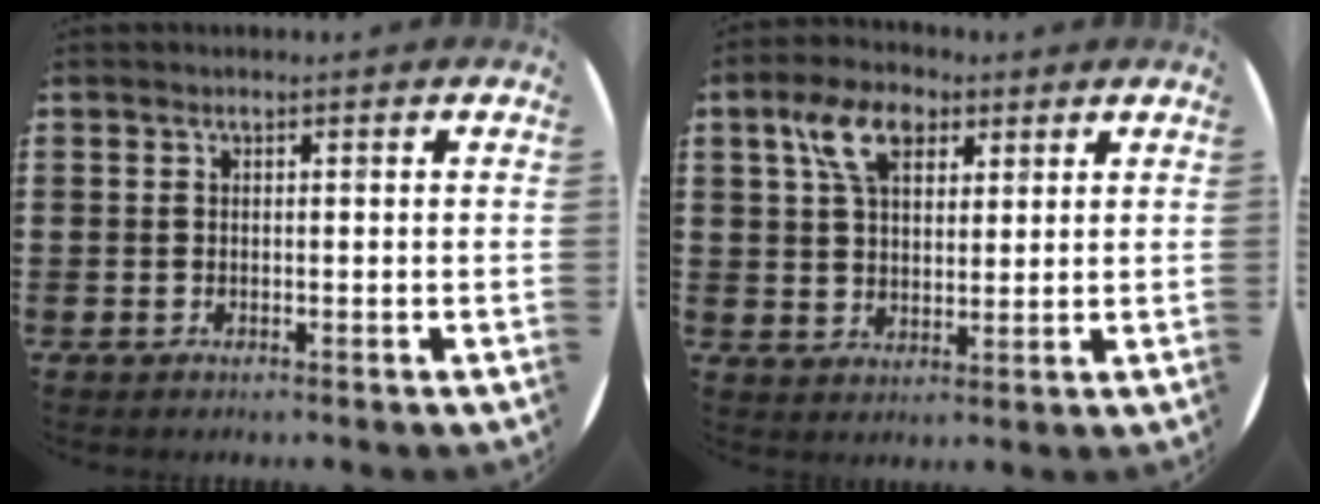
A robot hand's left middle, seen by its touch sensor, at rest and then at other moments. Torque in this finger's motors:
{"motor_torque": [1.48, -0.66, 0.12, 0.10]}